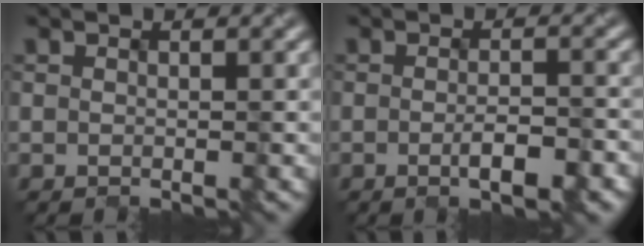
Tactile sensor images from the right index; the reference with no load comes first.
{"total": 3.3, "force": [-1.4, 0.9, 2.8], "torque": [-0.048, -0.007, -0.020]}